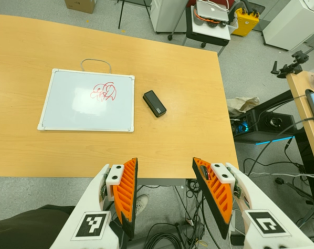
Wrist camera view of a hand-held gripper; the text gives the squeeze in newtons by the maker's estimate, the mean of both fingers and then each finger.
{"total": 0.0}